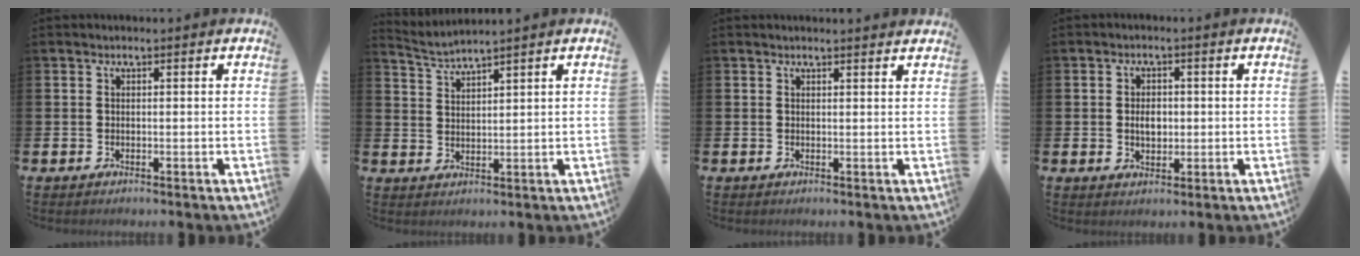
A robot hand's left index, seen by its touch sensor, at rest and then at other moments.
{"total": 2.6, "force": [2.6, -0.6, 0.2], "torque": [-0.016, -0.011, 0.048]}
{"total": 0.8, "force": [0.8, -0.1, 0.2], "torque": [0.006, -0.004, 0.013]}
{"total": 2.9, "force": [0.0, 2.0, 2.1], "torque": [-0.026, 0.002, -0.005]}